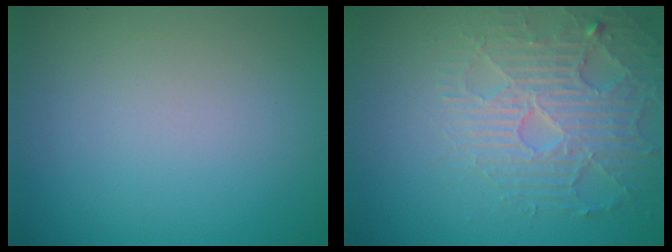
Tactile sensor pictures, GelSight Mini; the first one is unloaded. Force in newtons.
{"total": 4.7, "press": 4.1, "slide": 2.4}